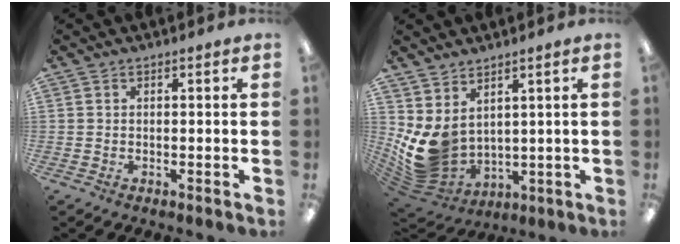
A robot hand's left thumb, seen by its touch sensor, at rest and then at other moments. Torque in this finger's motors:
{"motor_torque": [0.97, 2.22, 0.92, -0.92, 0.14]}